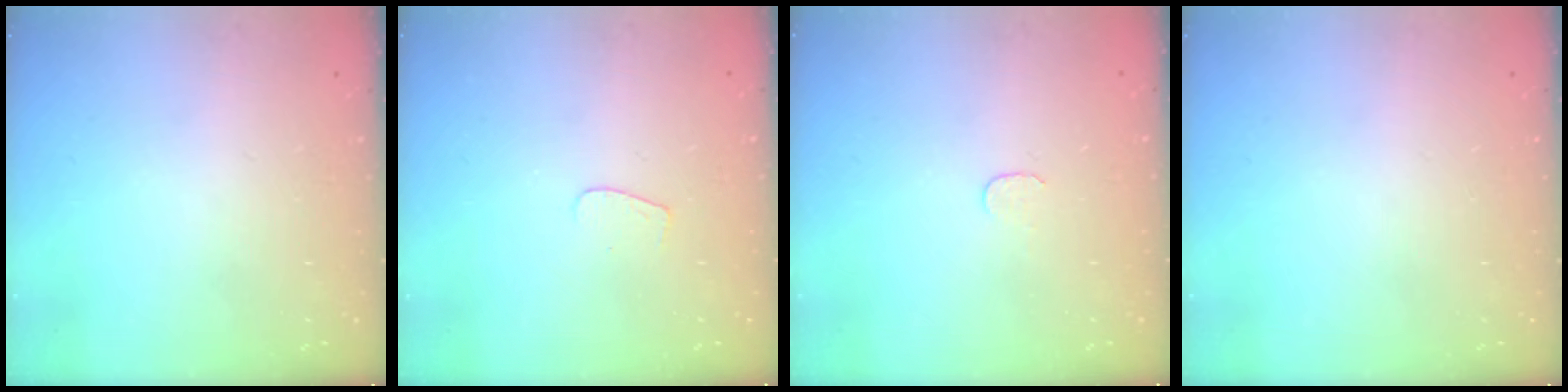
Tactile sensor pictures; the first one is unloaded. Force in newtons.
{"total": 3.5, "press": 3.5, "slide": 0.3}
{"total": 3.7, "press": 3.7, "slide": 0.4}
{"total": 0.0}